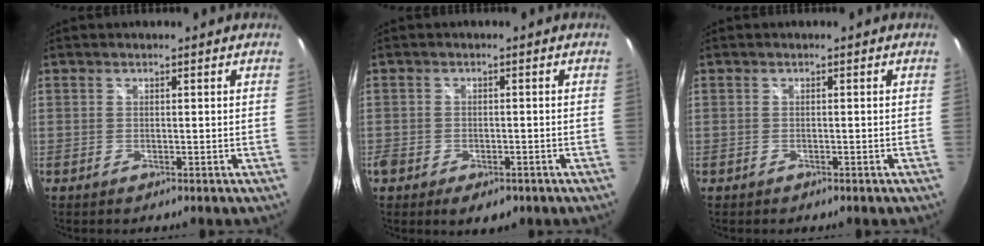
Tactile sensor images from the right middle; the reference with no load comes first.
{"total": 5.3, "force": [-3.2, 3.1, 3.0], "torque": [-0.067, -0.018, -0.051]}
{"total": 0.8, "force": [-0.6, 0.5, 0.2], "torque": [-0.007, -0.003, -0.008]}